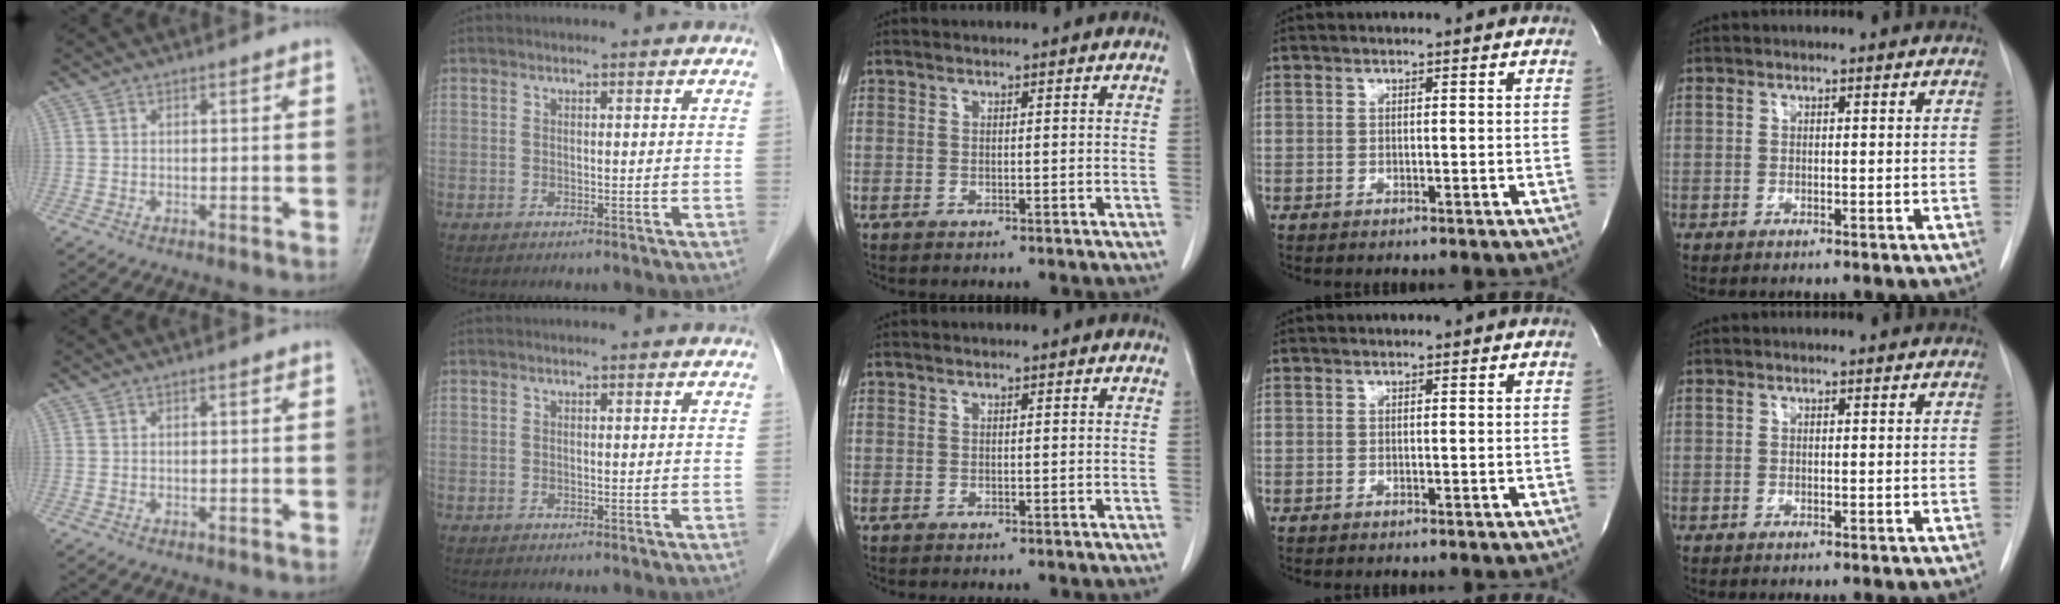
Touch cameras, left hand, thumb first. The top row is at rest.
{}